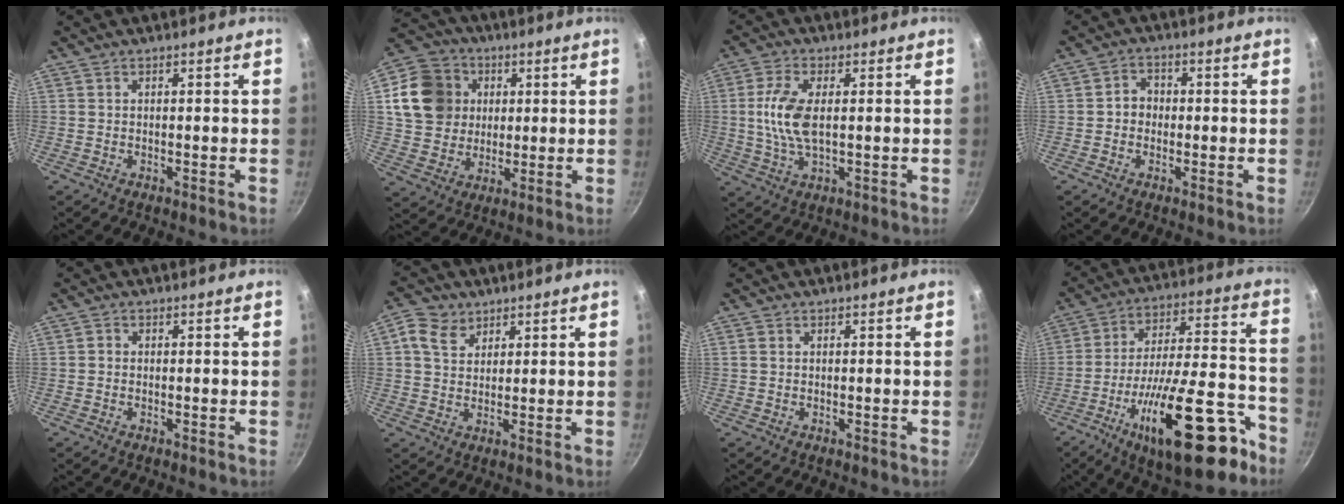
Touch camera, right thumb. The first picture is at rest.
{"total": 14.2, "force": [3.4, 12.4, 6.0], "torque": [-0.091, 0.010, 0.061]}
{"total": 8.7, "force": [0.8, 4.1, 7.7], "torque": [-0.160, 0.003, 0.013]}
{"total": 3.4, "force": [-0.4, 3.1, 1.5], "torque": [-0.003, 0.012, -0.012]}
{"total": 0.7, "force": [-0.2, 0.7, 0.2], "torque": [-0.003, 0.003, -0.005]}
{"total": 6.0, "force": [2.8, 4.5, 2.6], "torque": [-0.031, -0.004, 0.046]}
{"total": 0.7, "force": [0.1, 0.6, 0.3], "torque": [-0.004, 0.003, 0.000]}
{"total": 25.5, "force": [-13.3, 9.1, 19.7], "torque": [-0.266, 0.072, -0.205]}